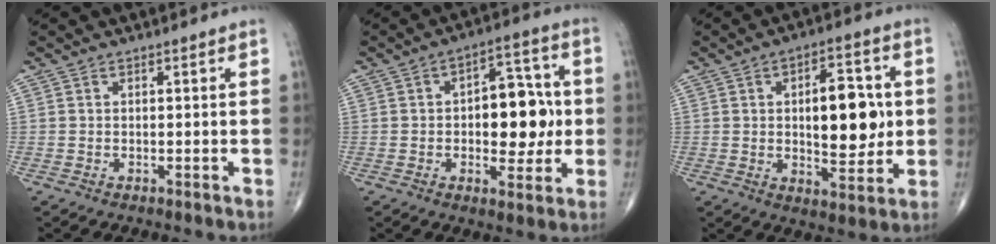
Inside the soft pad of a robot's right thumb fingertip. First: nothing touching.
{"total": 13.1, "force": [-0.1, 7.3, 10.8], "torque": [-0.102, 0.020, -0.001]}
{"total": 13.7, "force": [1.2, 6.6, 11.9], "torque": [-0.137, -0.004, 0.021]}